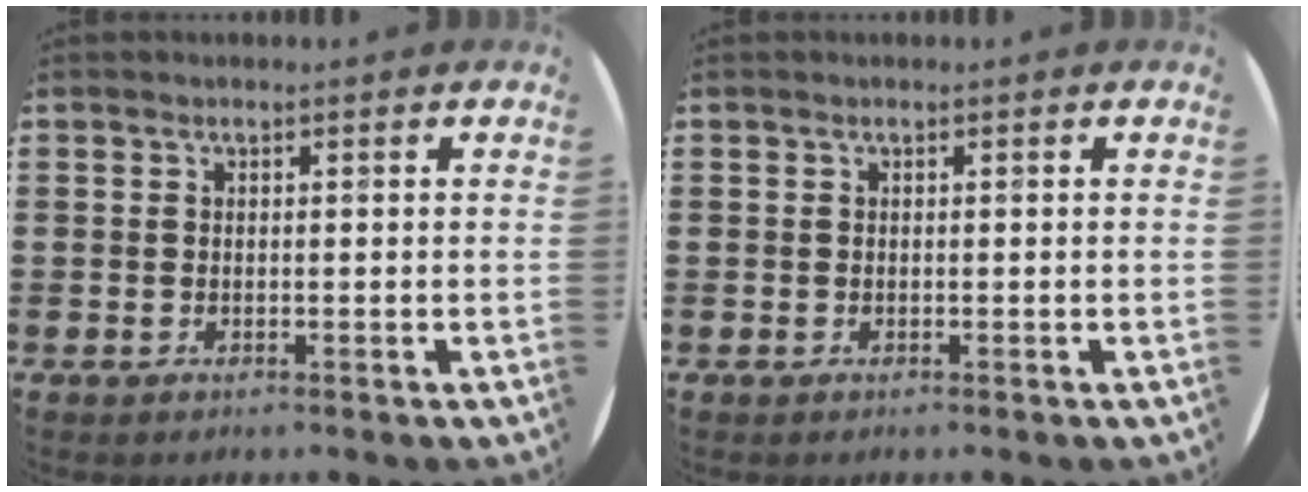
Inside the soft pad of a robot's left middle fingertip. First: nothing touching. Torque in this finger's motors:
{"motor_torque": [0.01, -0.01, 0.03, 0.02]}